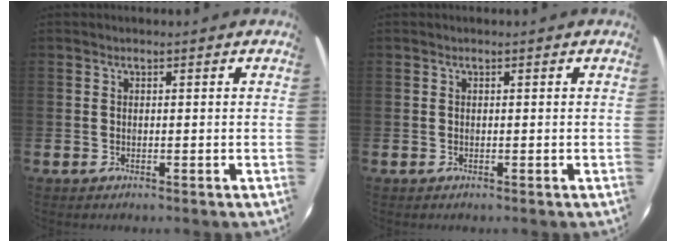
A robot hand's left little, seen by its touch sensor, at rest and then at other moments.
{"total": 0.0}